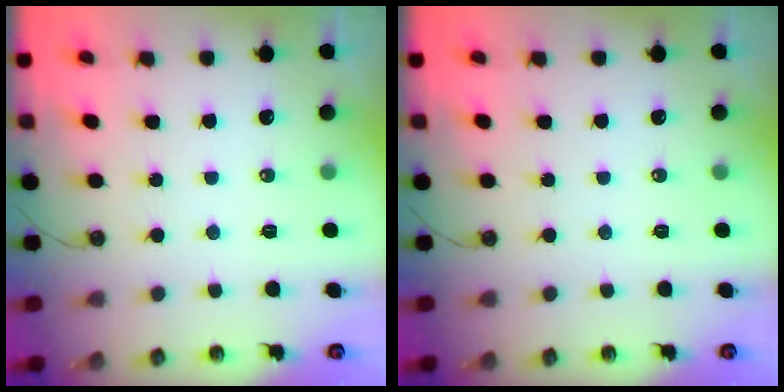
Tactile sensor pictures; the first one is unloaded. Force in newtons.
{"total": 0.0}